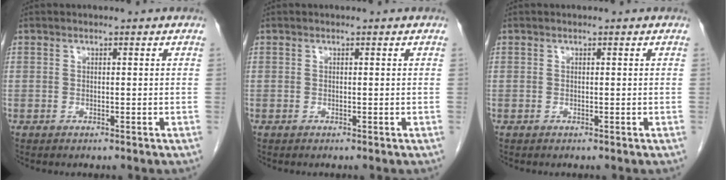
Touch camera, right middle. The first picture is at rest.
{"total": 0.0}
{"total": 0.0}